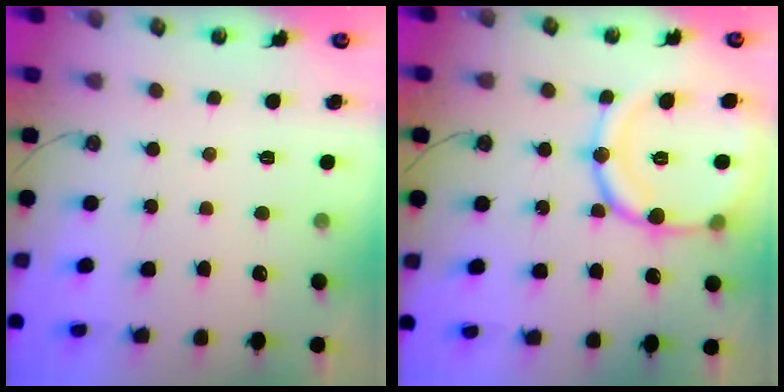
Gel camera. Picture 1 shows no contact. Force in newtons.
{"total": 18.3, "press": 18.2, "slide": 1.9}